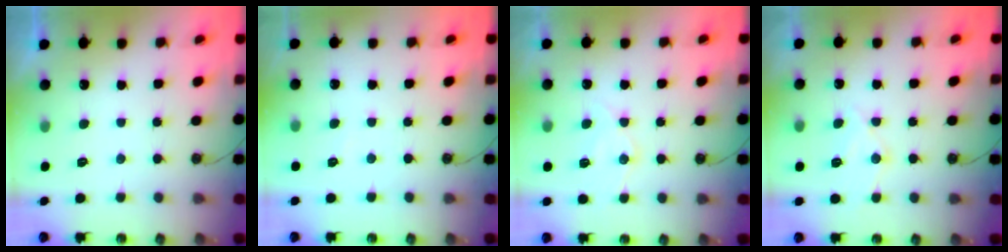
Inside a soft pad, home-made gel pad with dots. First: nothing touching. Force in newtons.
{"total": 2.8, "press": 2.8, "slide": 0.4}
{"total": 10.7, "press": 10.7, "slide": 1.1}
{"total": 10.6, "press": 10.6, "slide": 0.9}